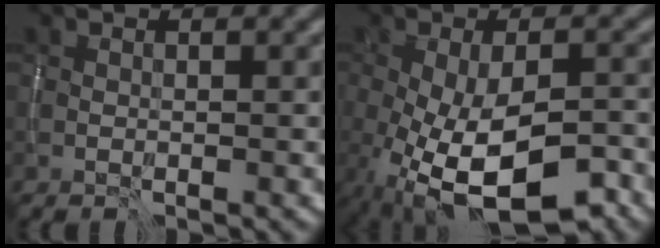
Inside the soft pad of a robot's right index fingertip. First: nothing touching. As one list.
[{"total": 11.3, "force": [-4.9, 4.8, 9.0], "torque": [-0.166, -0.034, -0.068]}]